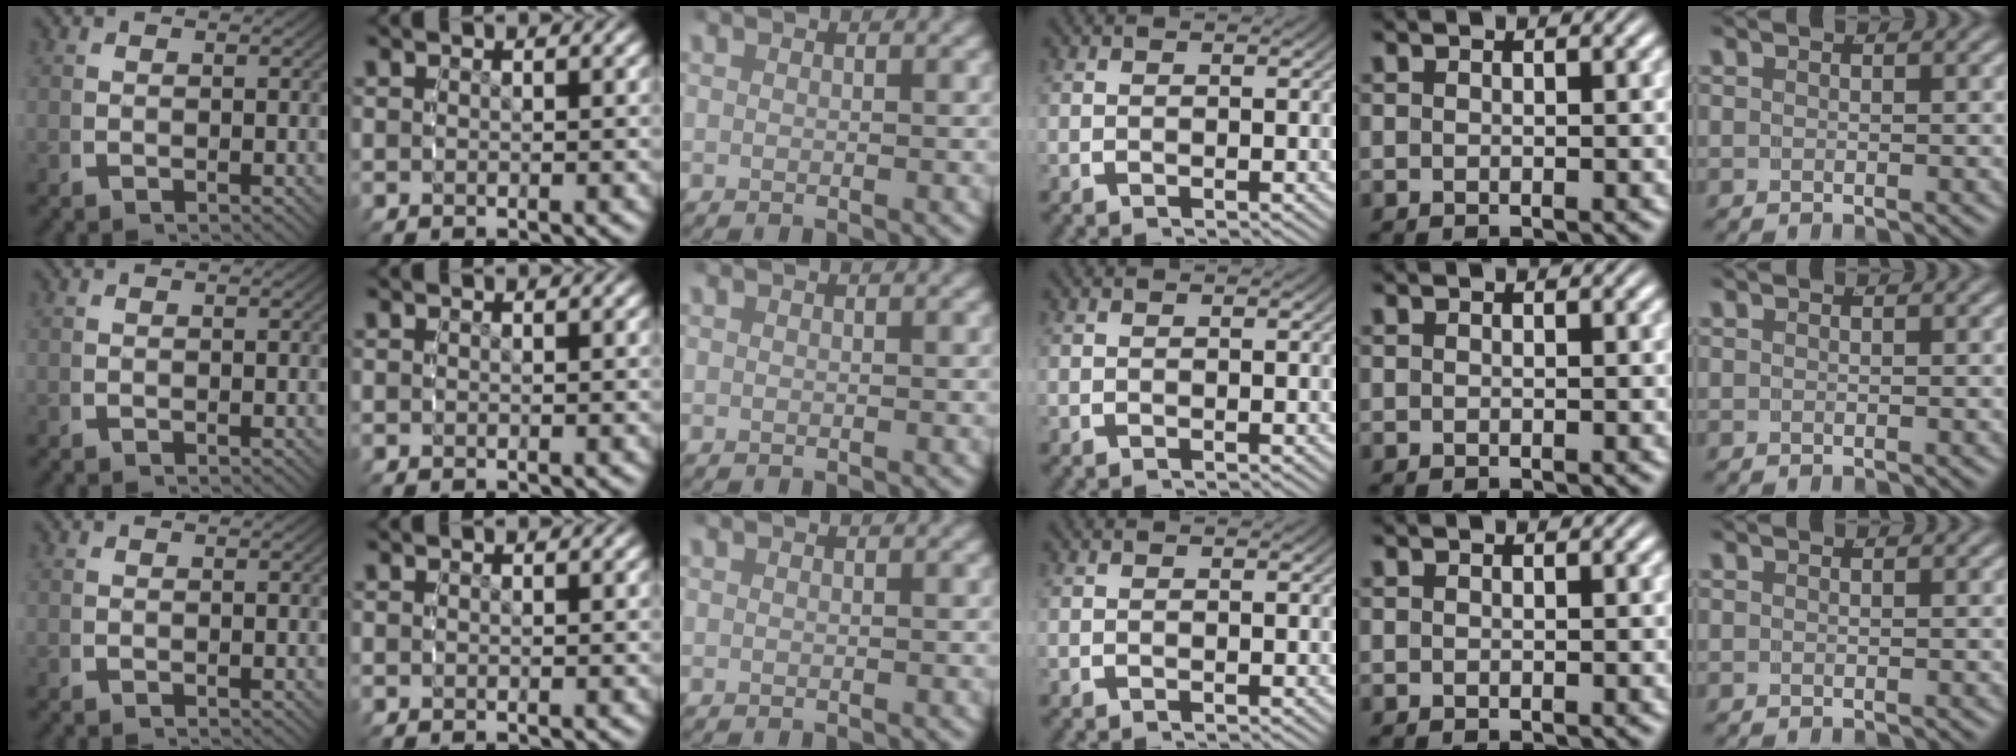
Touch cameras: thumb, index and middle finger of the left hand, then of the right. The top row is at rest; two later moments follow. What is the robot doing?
{"motion": "reach", "object": "toothpaste"}